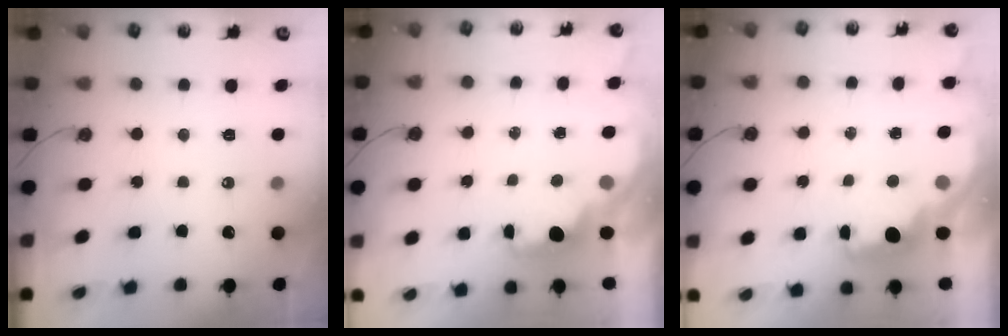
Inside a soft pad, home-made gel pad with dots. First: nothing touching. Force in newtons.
{"total": 1.9, "press": 1.7, "slide": 0.7}
{"total": 2.6, "press": 2.5, "slide": 0.8}